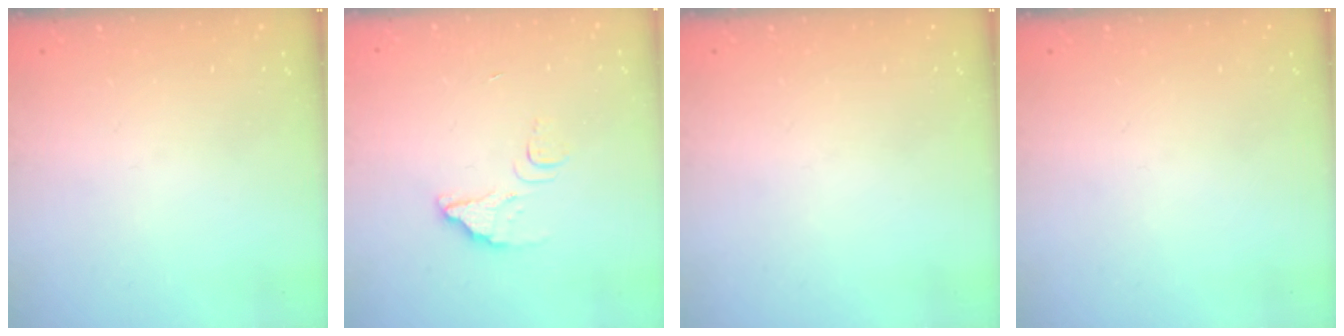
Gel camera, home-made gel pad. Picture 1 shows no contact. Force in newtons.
{"total": 4.2, "press": 4.2, "slide": 0.3}
{"total": 0.0}
{"total": 0.0}